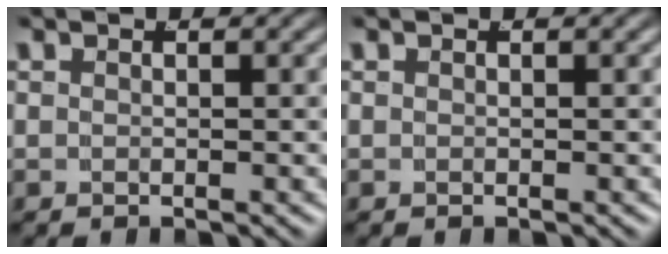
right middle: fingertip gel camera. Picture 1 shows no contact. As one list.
[{"total": 0.0}]